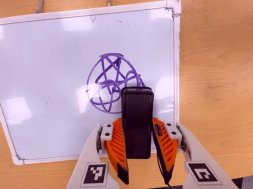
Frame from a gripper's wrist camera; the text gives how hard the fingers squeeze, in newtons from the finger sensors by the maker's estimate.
{"total": 4.6, "left": 3.1, "right": 6.1}